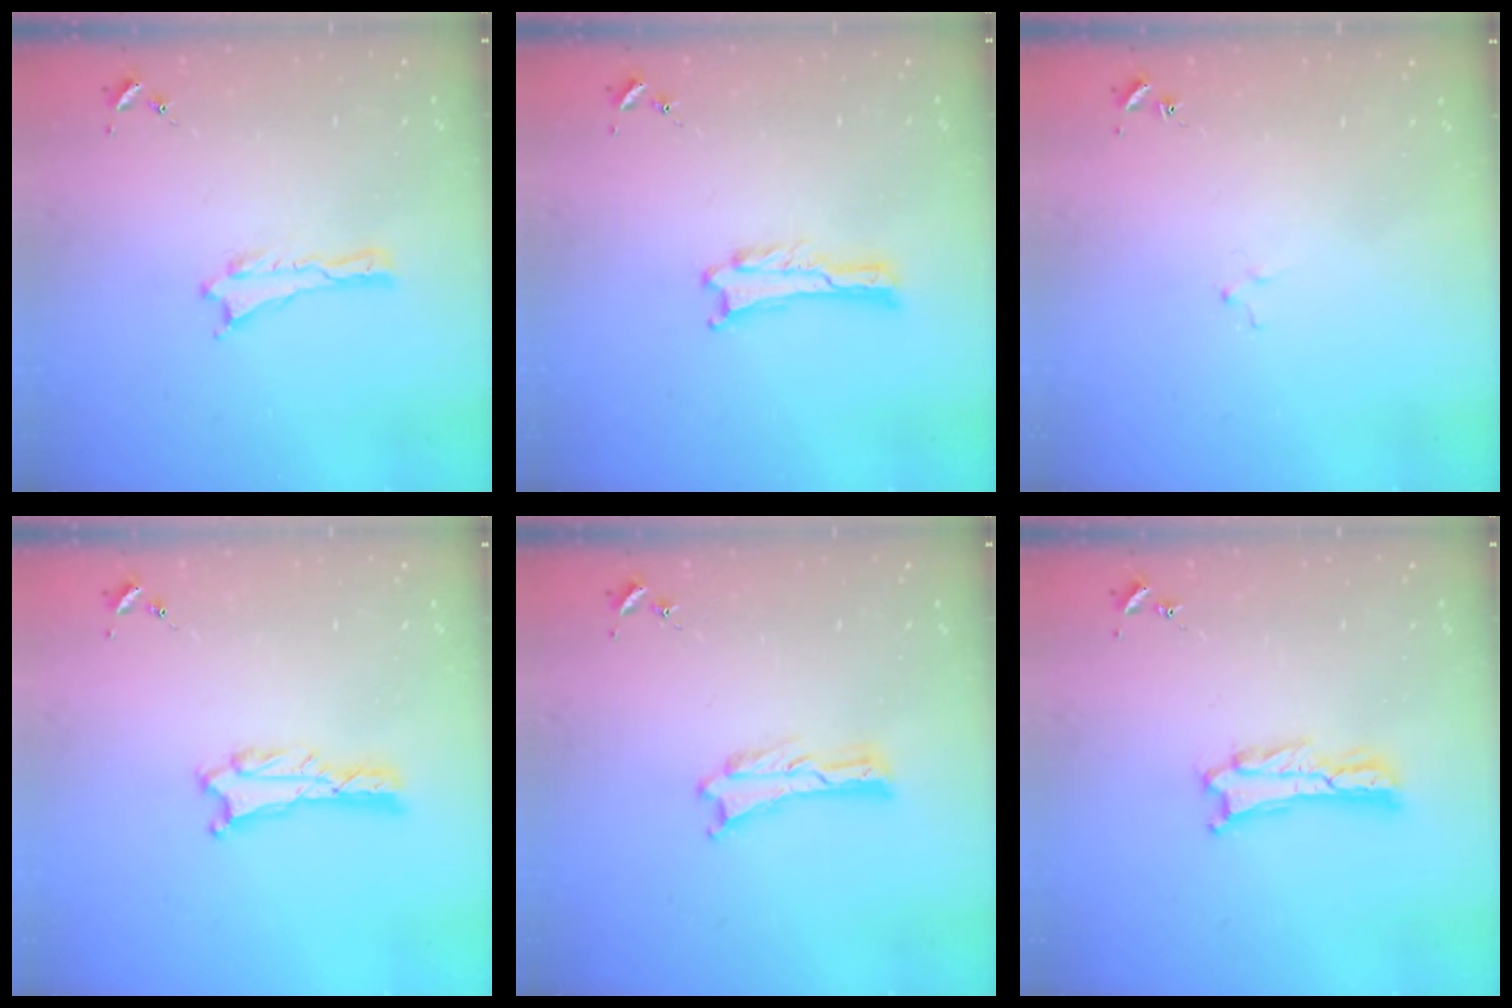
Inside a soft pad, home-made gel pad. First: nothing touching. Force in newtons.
{"total": 0.0}
{"total": 1.5, "press": 1.5, "slide": 0.2}
{"total": 1.3, "press": 1.2, "slide": 0.1}
{"total": 0.0}
{"total": 1.6, "press": 1.6, "slide": 0.2}